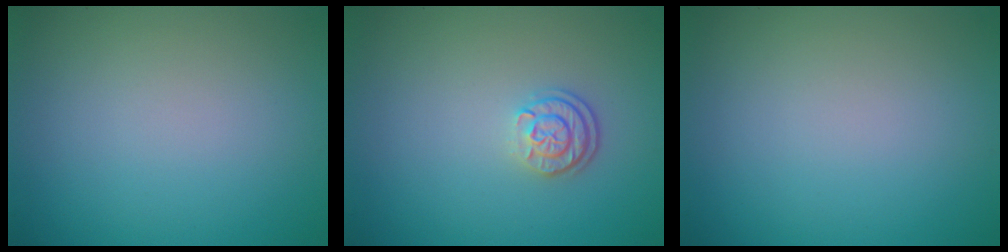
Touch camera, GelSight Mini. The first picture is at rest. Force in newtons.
{"total": 2.4, "press": 1.9, "slide": 1.5}
{"total": 0.0}